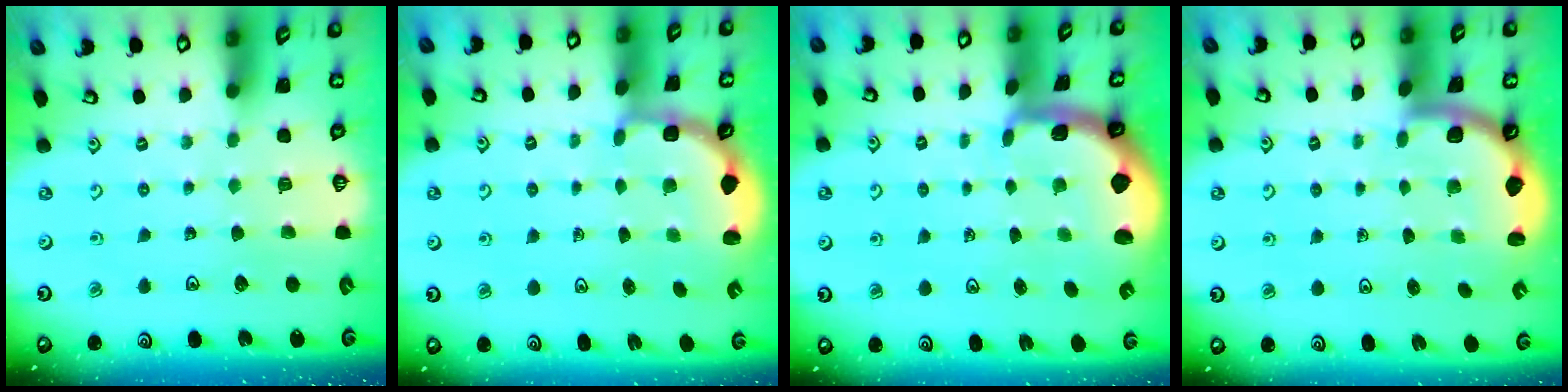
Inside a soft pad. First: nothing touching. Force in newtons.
{"total": 2.8, "press": 2.5, "slide": 1.4}
{"total": 1.7, "press": 1.6, "slide": 0.4}
{"total": 1.8, "press": 1.8, "slide": 0.1}